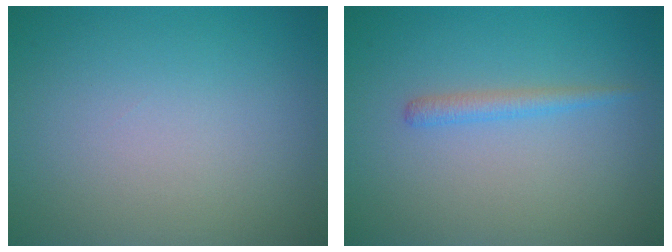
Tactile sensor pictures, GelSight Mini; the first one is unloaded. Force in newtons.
{"total": 1.3, "press": 1.3, "slide": 0.1}